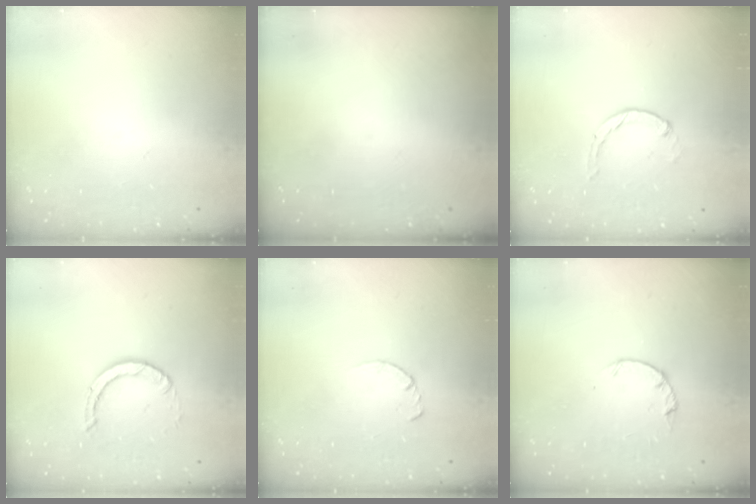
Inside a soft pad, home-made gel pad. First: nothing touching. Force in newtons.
{"total": 0.0}
{"total": 0.8, "press": 0.7, "slide": 0.2}
{"total": 2.9, "press": 2.9, "slide": 0.2}
{"total": 2.8, "press": 2.8, "slide": 0.4}
{"total": 2.2, "press": 2.1, "slide": 0.4}